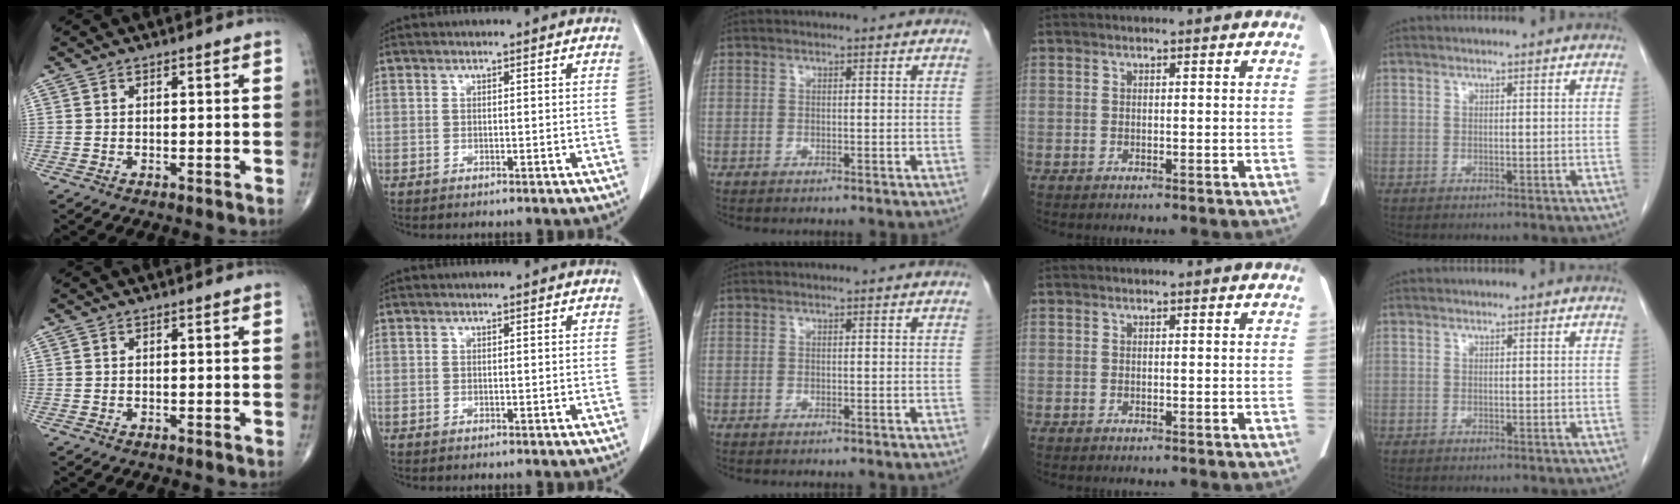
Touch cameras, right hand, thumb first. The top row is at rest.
{}